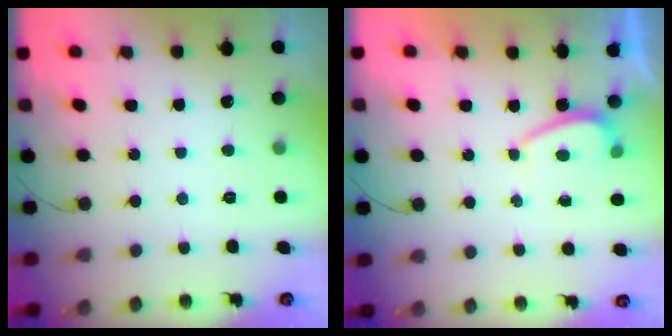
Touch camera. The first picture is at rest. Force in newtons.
{"total": 0.6, "press": 0.3, "slide": 0.5}